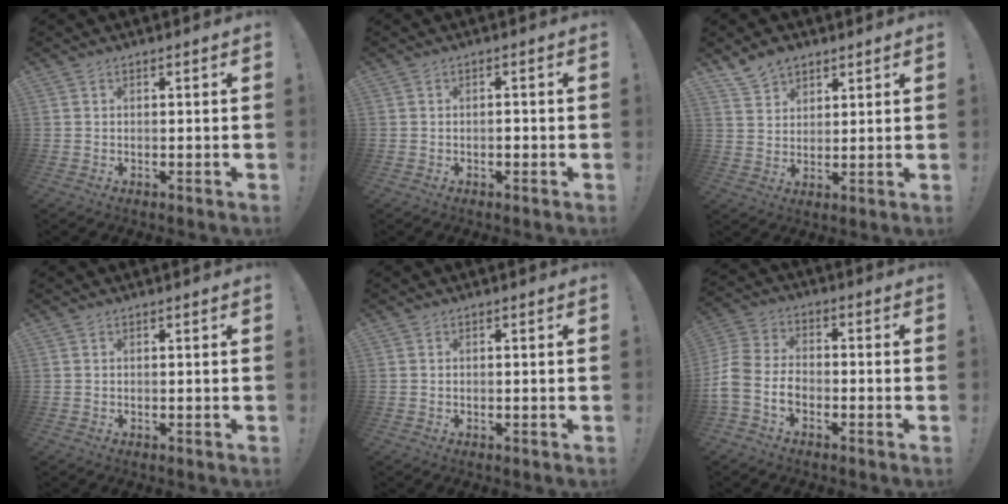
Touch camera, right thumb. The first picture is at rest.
{"total": 1.3, "force": [-0.5, 0.9, 0.8], "torque": [-0.004, 0.002, -0.011]}
{"total": 7.2, "force": [5.5, 4.3, 1.8], "torque": [-0.033, -0.030, 0.107]}
{"total": 0.0}
{"total": 0.0}
{"total": 9.8, "force": [-4.2, 6.8, 5.6], "torque": [-0.122, 0.022, -0.074]}